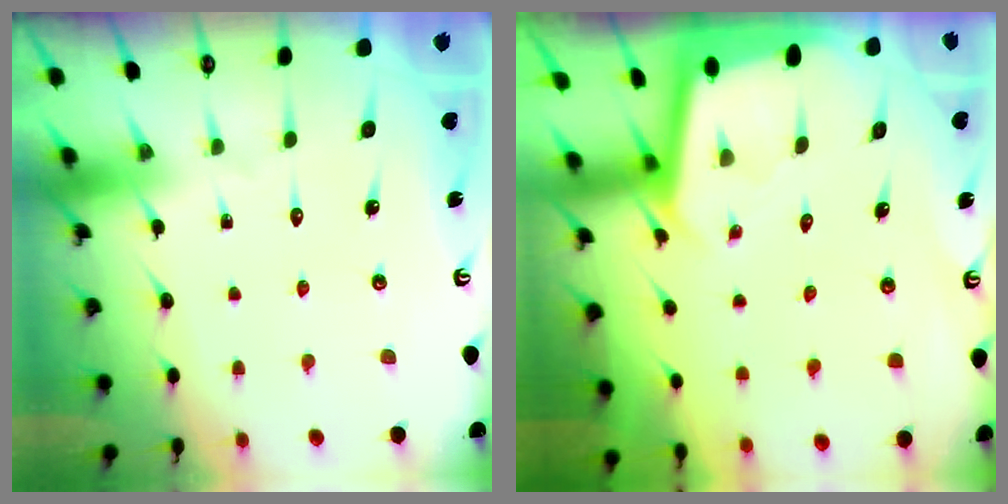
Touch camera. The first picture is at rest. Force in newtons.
{"total": 1.8, "press": 1.8, "slide": 0.0}